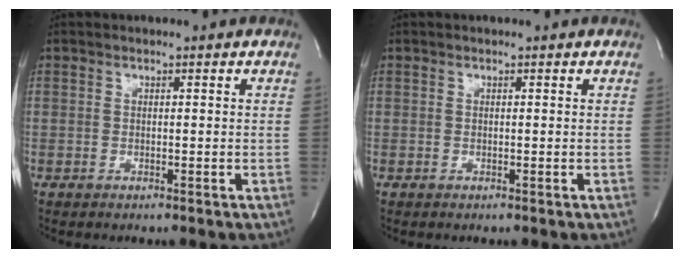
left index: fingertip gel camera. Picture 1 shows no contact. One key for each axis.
{"total": 0.0}